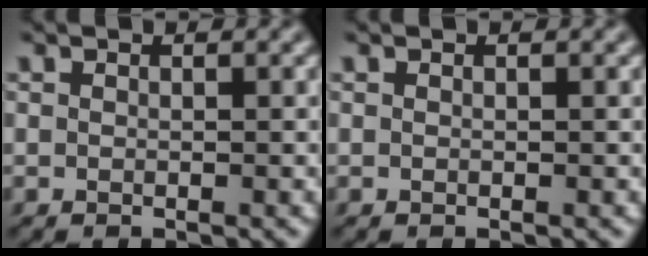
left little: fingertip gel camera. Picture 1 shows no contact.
{"total": 0.0}